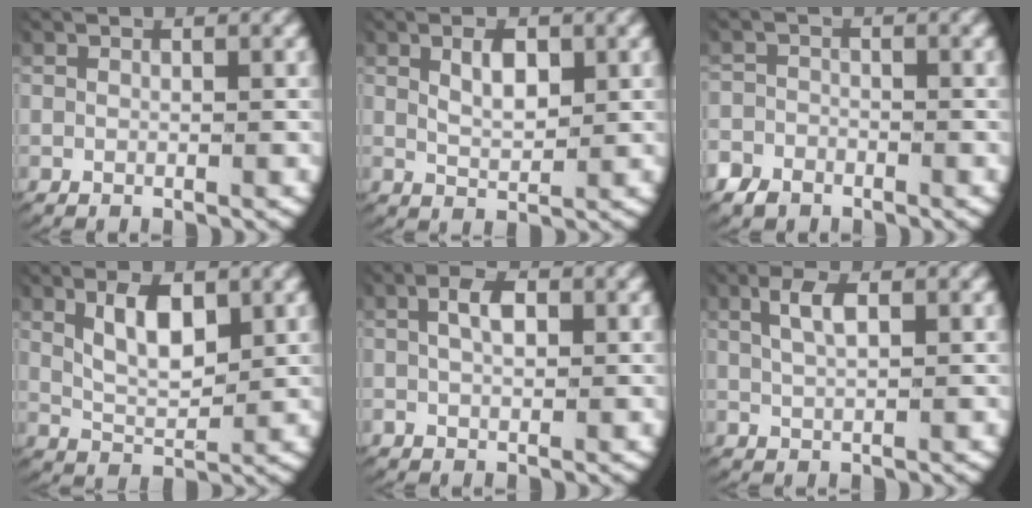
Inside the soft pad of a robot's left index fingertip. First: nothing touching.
{"total": 2.8, "force": [0.8, 1.5, 2.3], "torque": [-0.039, -0.008, 0.021]}
{"total": 3.1, "force": [-2.0, 2.4, 0.4], "torque": [-0.019, -0.014, -0.035]}
{"total": 4.4, "force": [1.4, 2.3, 3.5], "torque": [-0.068, -0.016, 0.034]}
{"total": 2.7, "force": [0.4, 1.5, 2.2], "torque": [-0.035, 0.002, 0.007]}
{"total": 2.5, "force": [1.0, 0.8, 2.1], "torque": [-0.039, 0.004, 0.021]}